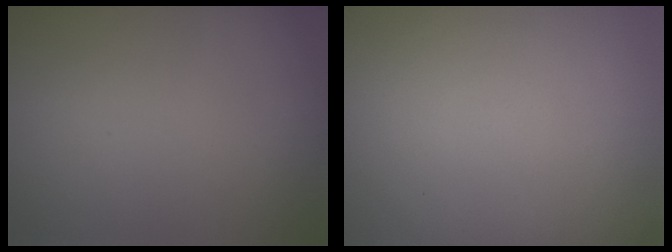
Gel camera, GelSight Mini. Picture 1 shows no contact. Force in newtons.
{"total": 0.0}